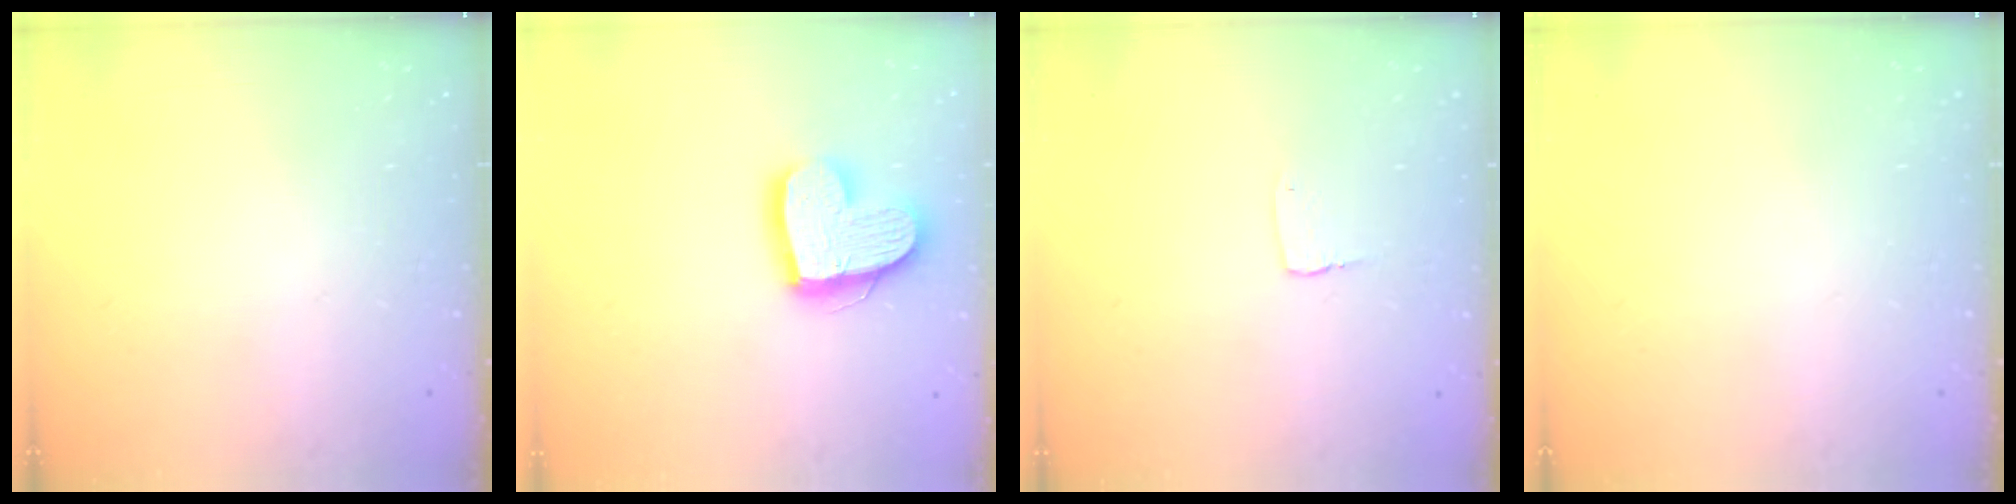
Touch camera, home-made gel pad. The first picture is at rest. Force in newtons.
{"total": 16.0, "press": 16.0, "slide": 1.5}
{"total": 2.7, "press": 2.7, "slide": 0.2}
{"total": 0.0}